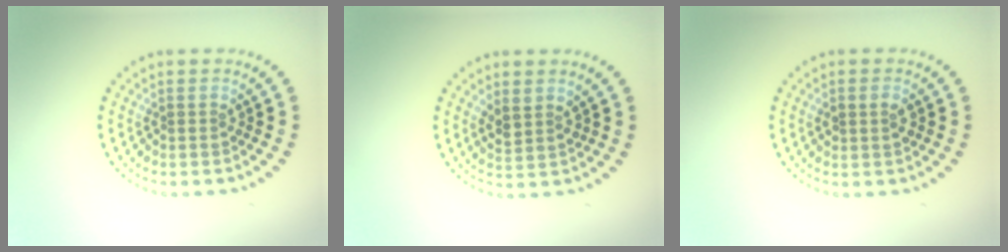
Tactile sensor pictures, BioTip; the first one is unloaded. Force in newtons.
{"total": 1.8, "press": 1.6, "slide": 1.0}
{"total": 1.5, "press": 1.5, "slide": 0.2}